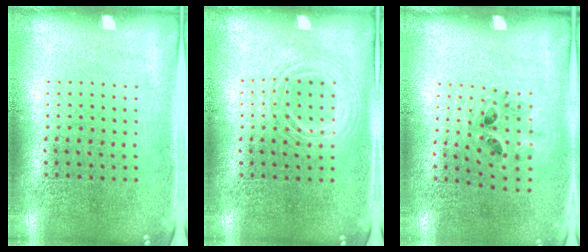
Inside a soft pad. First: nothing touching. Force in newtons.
{"total": 1.2, "press": 1.2, "slide": 0.1}
{"total": 0.9, "press": 0.7, "slide": 0.4}